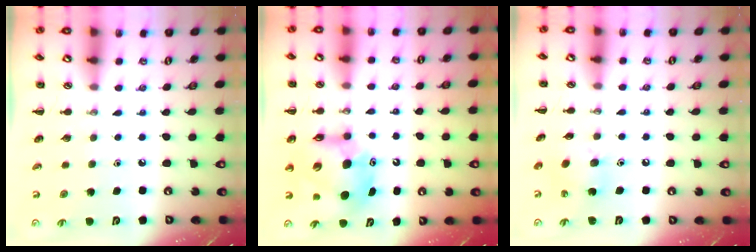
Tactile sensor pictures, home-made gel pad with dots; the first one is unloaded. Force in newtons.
{"total": 10.7, "press": 10.3, "slide": 3.1}
{"total": 6.7, "press": 6.5, "slide": 1.6}